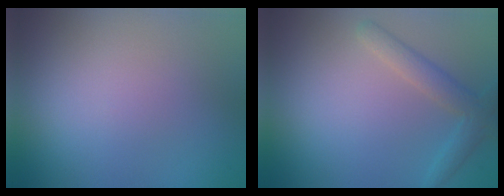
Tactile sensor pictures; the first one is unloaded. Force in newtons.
{"total": 2.7, "press": 2.7, "slide": 0.1}